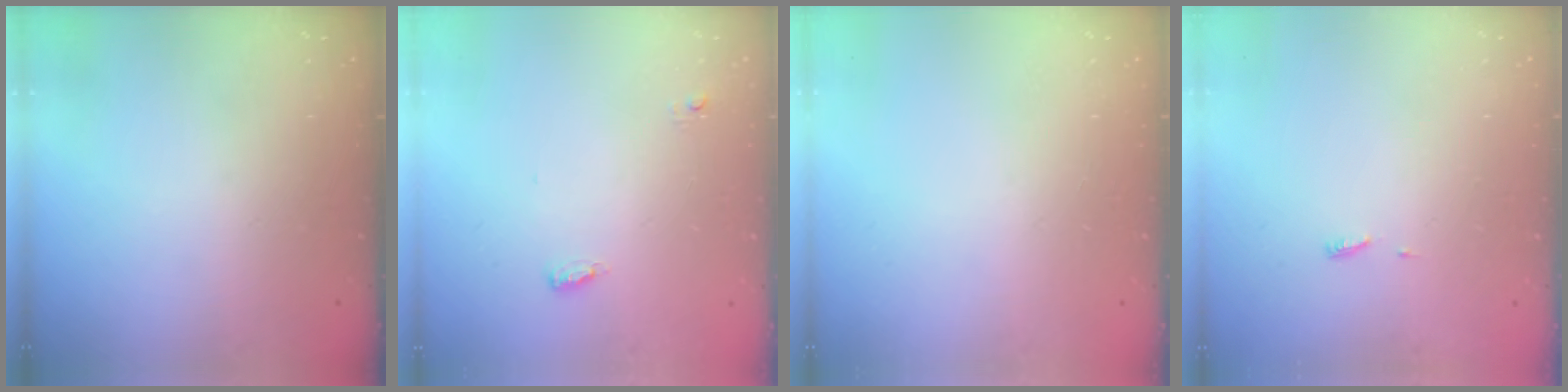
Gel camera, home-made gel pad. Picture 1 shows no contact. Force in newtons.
{"total": 3.7, "press": 3.5, "slide": 1.2}
{"total": 0.0}
{"total": 3.9, "press": 3.9, "slide": 0.6}